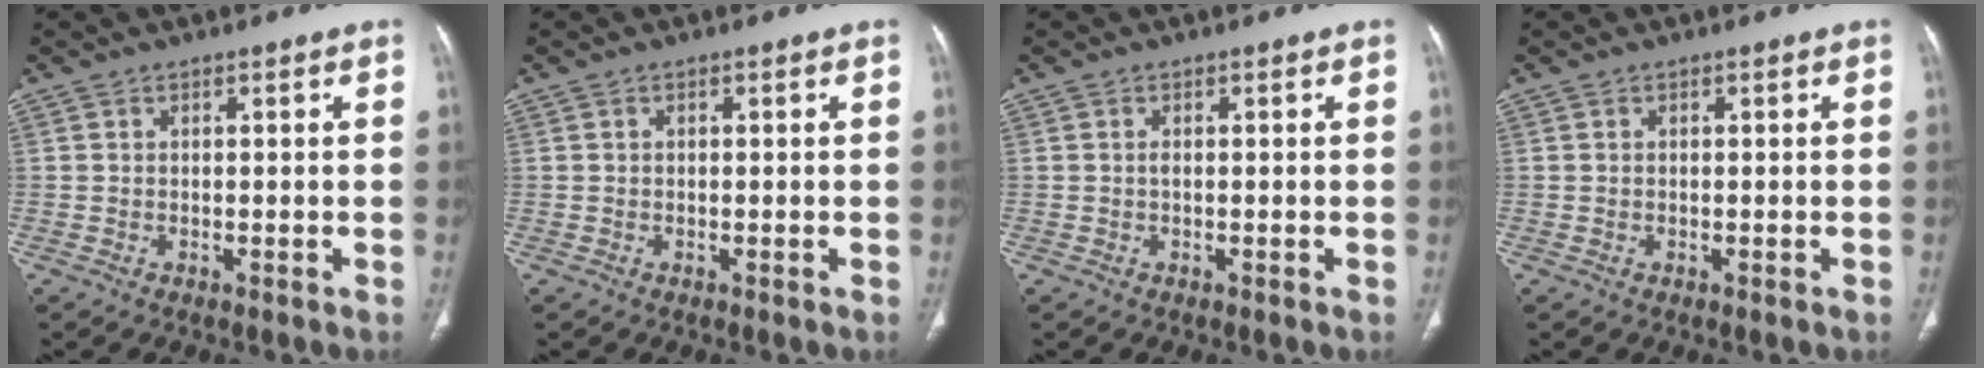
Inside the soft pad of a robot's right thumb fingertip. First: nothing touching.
{"total": 0.0}
{"total": 0.5, "force": [0.0, 0.2, 0.5], "torque": [-0.013, 0.000, -0.002]}
{"total": 0.0}